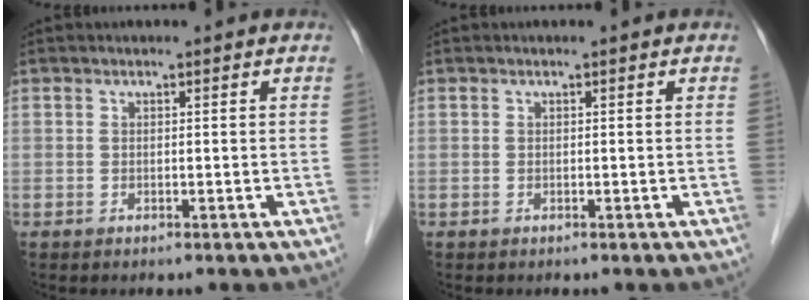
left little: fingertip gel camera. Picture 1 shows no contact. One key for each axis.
{"total": 0.0}